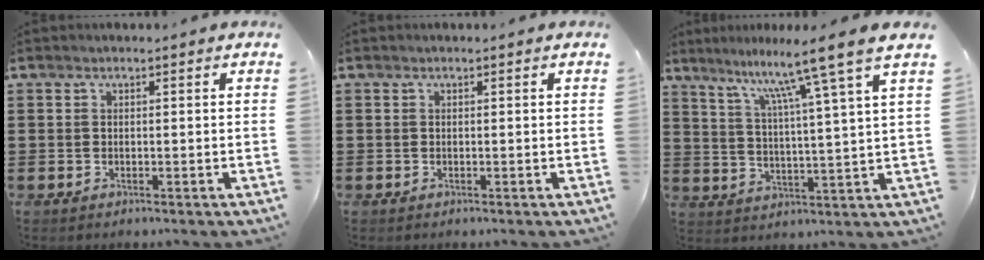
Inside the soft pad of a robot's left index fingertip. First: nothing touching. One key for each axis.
{"total": 0.0}
{"total": 10.0, "fx": 7.7, "fy": -1.2, "fz": 6.3, "tx": -0.134, "ty": -0.041, "tz": 0.117}